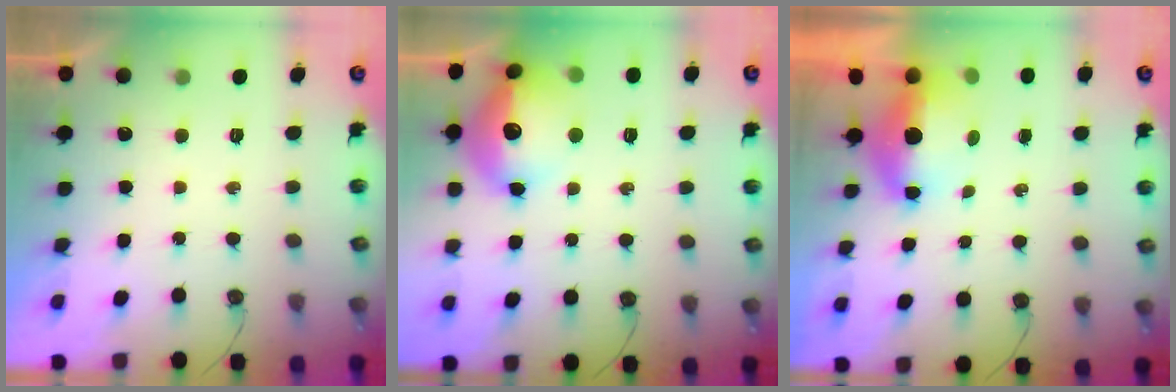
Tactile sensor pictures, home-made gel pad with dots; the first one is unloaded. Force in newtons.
{"total": 17.8, "press": 17.7, "slide": 1.5}
{"total": 6.6, "press": 6.5, "slide": 0.8}